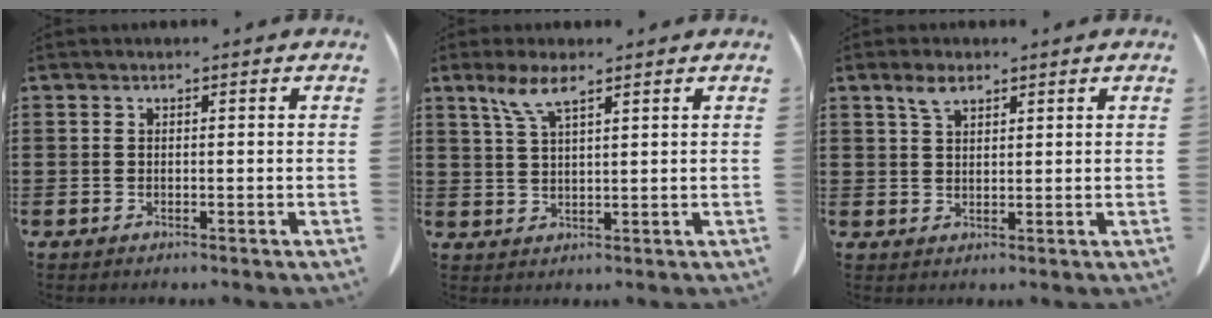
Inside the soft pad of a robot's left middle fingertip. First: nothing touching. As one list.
[{"total": 5.3, "force": [3.3, 1.1, 4.0], "torque": [-0.087, 0.003, 0.059]}, {"total": 3.1, "force": [2.1, 1.2, 2.0], "torque": [-0.046, 0.002, 0.039]}]